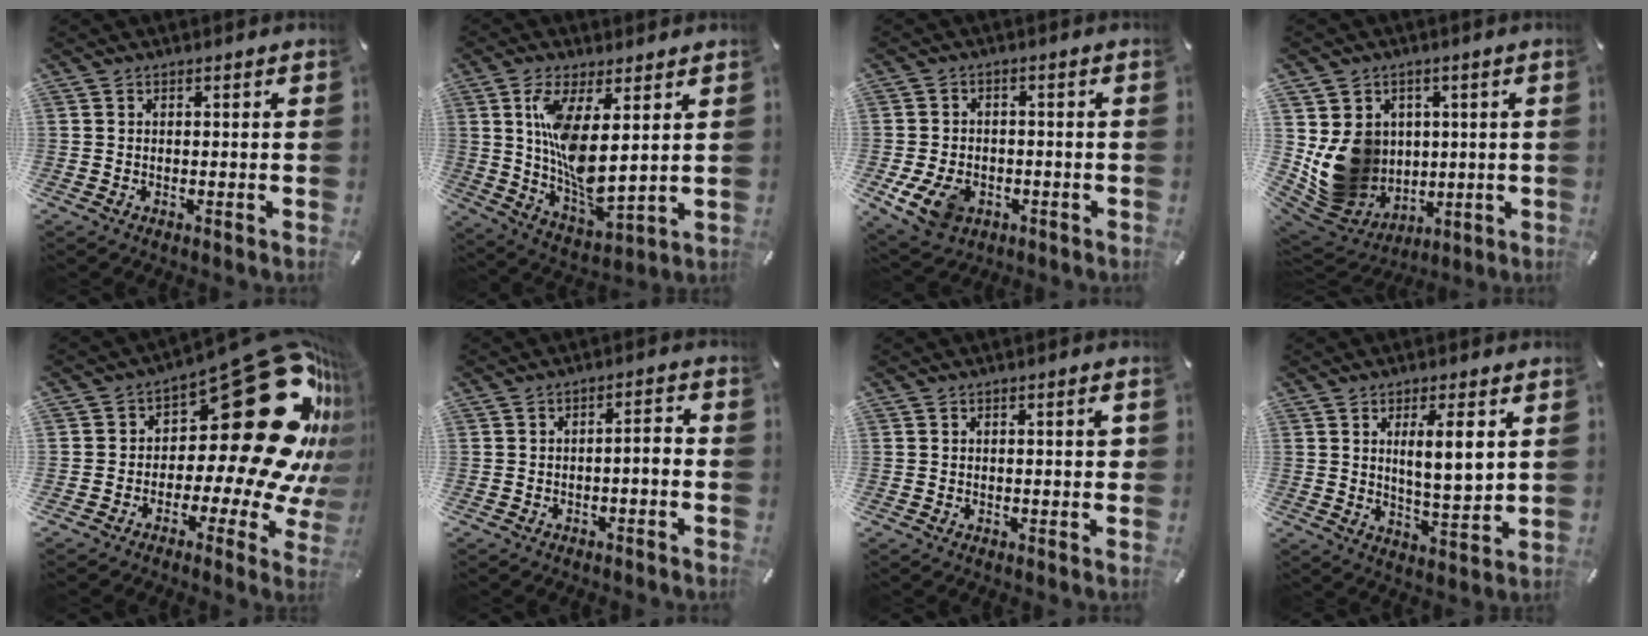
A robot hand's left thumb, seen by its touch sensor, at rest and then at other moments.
{"total": 12.5, "force": [4.0, 4.8, 10.8], "torque": [-0.210, -0.034, 0.073]}
{"total": 8.1, "force": [-2.8, 6.1, 4.5], "torque": [-0.096, 0.009, -0.050]}
{"total": 13.1, "force": [1.6, 12.3, 4.4], "torque": [-0.089, -0.023, 0.043]}
{"total": 35.7, "force": [9.9, 17.3, 29.6], "torque": [-0.381, -0.094, 0.202]}
{"total": 3.0, "force": [-2.0, 0.7, 2.1], "torque": [-0.037, 0.010, -0.039]}
{"total": 2.1, "force": [0.3, 0.6, 2.0], "torque": [-0.029, 0.002, 0.002]}
{"total": 8.6, "force": [3.1, 2.2, 7.7], "torque": [-0.123, -0.014, 0.044]}